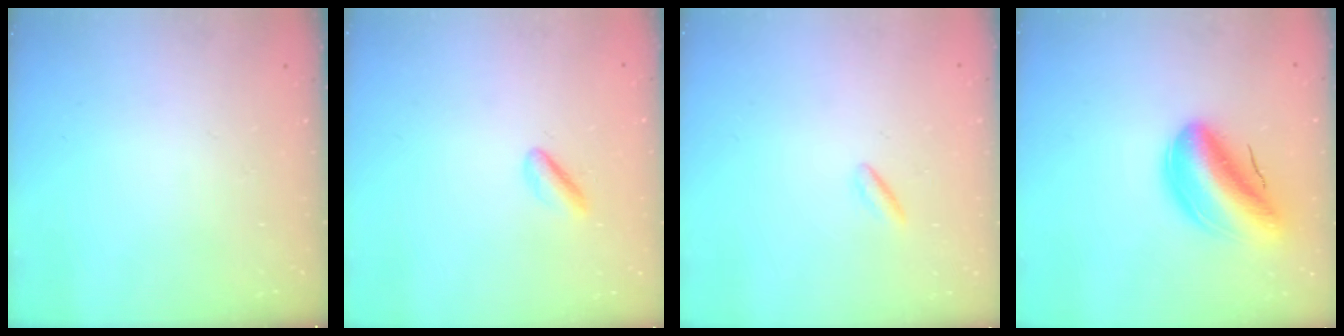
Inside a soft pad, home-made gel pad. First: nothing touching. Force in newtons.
{"total": 2.2, "press": 1.8, "slide": 1.2}
{"total": 0.8, "press": 0.5, "slide": 0.6}
{"total": 16.1, "press": 15.5, "slide": 4.5}